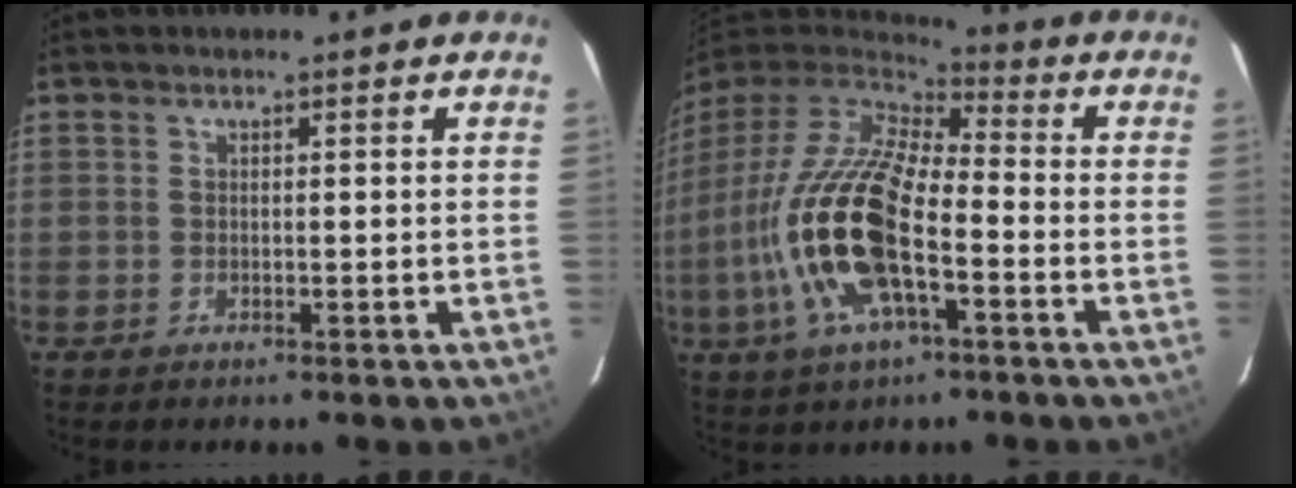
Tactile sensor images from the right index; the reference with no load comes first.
{"total": 21.8, "force": [-6.4, 8.4, 19.1], "torque": [-0.392, -0.028, -0.130]}